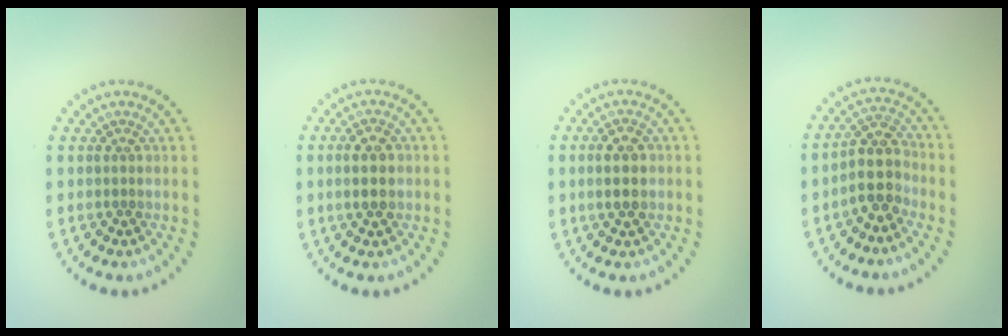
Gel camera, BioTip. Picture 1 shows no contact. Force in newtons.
{"total": 3.4, "press": 3.4, "slide": 0.1}
{"total": 3.4, "press": 3.4, "slide": 0.1}
{"total": 3.5, "press": 3.0, "slide": 1.7}